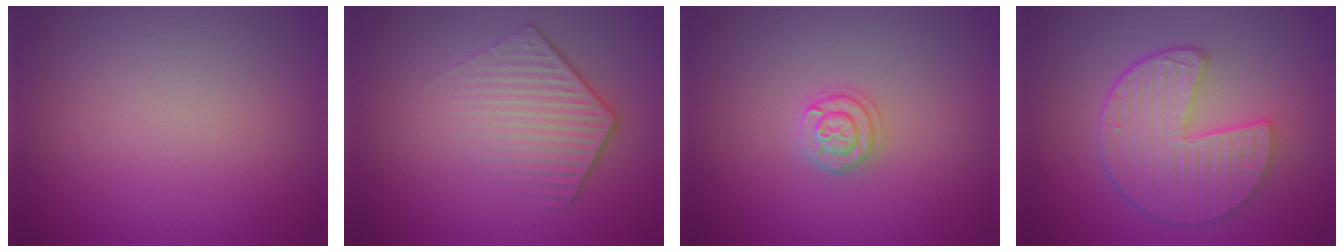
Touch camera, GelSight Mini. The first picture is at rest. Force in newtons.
{"total": 4.3, "press": 3.0, "slide": 3.1}
{"total": 1.7, "press": 1.7, "slide": 0.2}
{"total": 6.3, "press": 4.7, "slide": 4.1}